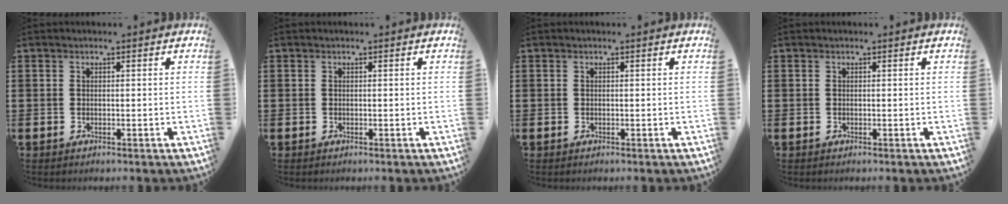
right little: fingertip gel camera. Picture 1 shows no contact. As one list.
[{"total": 0.0}, {"total": 0.0}, {"total": 0.0}]